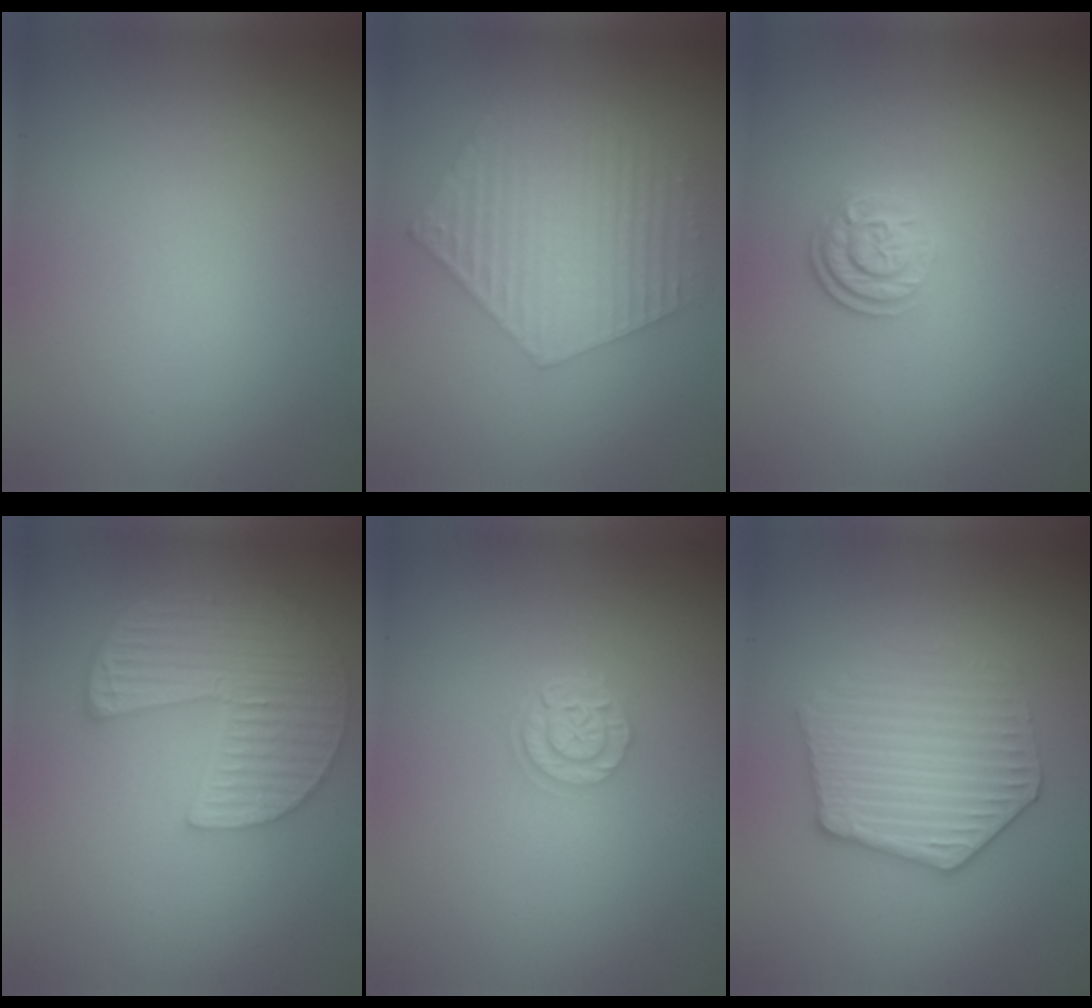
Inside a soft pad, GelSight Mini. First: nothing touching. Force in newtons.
{"total": 5.6, "press": 4.1, "slide": 3.9}
{"total": 2.6, "press": 1.9, "slide": 1.7}
{"total": 6.2, "press": 4.8, "slide": 4.0}
{"total": 2.3, "press": 1.9, "slide": 1.4}
{"total": 4.2, "press": 3.9, "slide": 1.5}